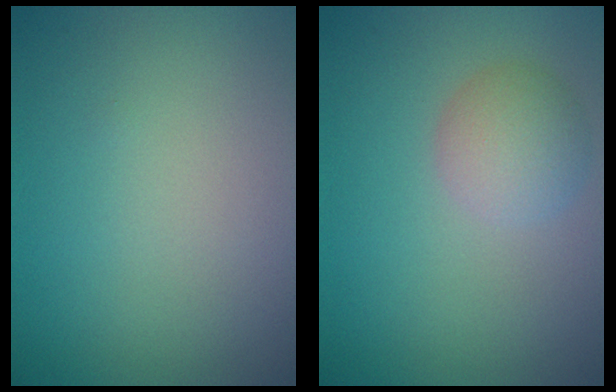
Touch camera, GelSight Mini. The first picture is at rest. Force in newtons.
{"total": 2.7, "press": 2.7, "slide": 0.2}